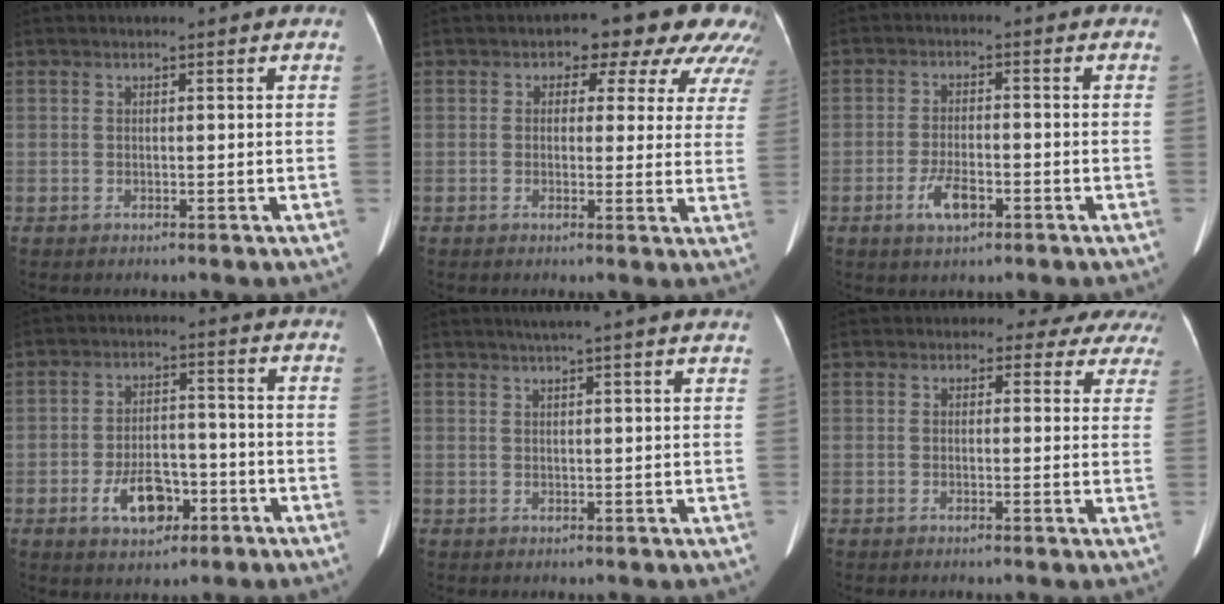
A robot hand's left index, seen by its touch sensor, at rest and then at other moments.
{"total": 11.3, "force": [7.8, 5.8, 5.8], "torque": [-0.041, 0.020, 0.062]}
{"total": 4.6, "force": [-2.4, 1.7, 3.6], "torque": [-0.073, -0.002, -0.039]}
{"total": 7.4, "force": [-3.5, 4.1, 5.1], "torque": [-0.096, 0.007, -0.054]}
{"total": 6.7, "force": [5.5, -0.9, 3.7], "torque": [-0.050, 0.022, 0.065]}
{"total": 8.6, "force": [7.4, 4.3, 1.1], "torque": [0.025, 0.007, 0.050]}